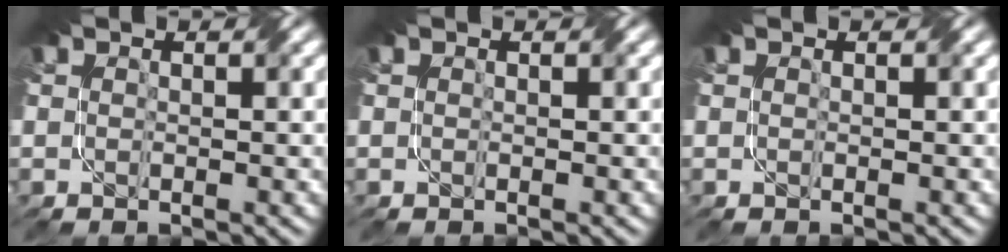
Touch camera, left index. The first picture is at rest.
{"total": 0.0}
{"total": 0.0}